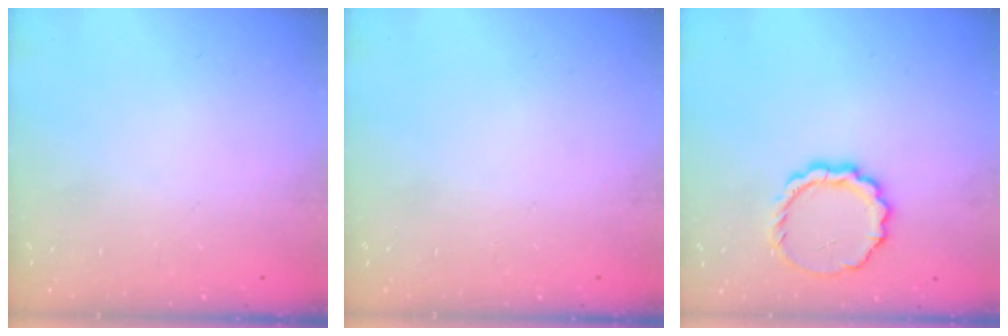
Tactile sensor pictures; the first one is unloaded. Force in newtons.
{"total": 0.0}
{"total": 9.0, "press": 8.8, "slide": 2.2}